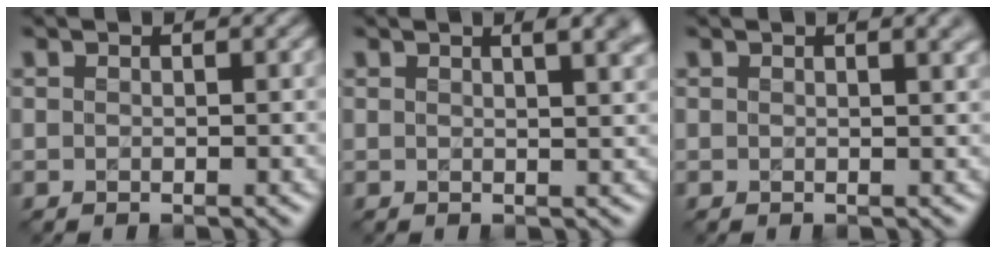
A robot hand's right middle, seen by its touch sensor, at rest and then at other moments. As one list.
[{"total": 3.9, "force": [1.9, 1.5, 3.0], "torque": [-0.013, 0.014, 0.014]}, {"total": 2.4, "force": [1.5, 0.9, 1.7], "torque": [-0.006, 0.005, 0.018]}]